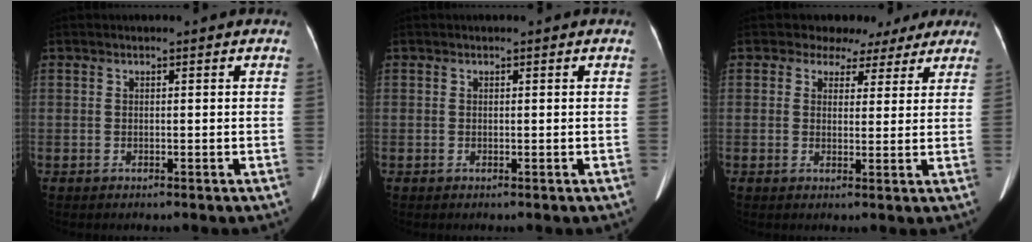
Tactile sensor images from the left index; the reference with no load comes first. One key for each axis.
{"total": 0.0}
{"total": 6.8, "fx": 5.2, "fy": 4.3, "fz": 0.6, "tx": 0.006, "ty": 0.012, "tz": 0.046}